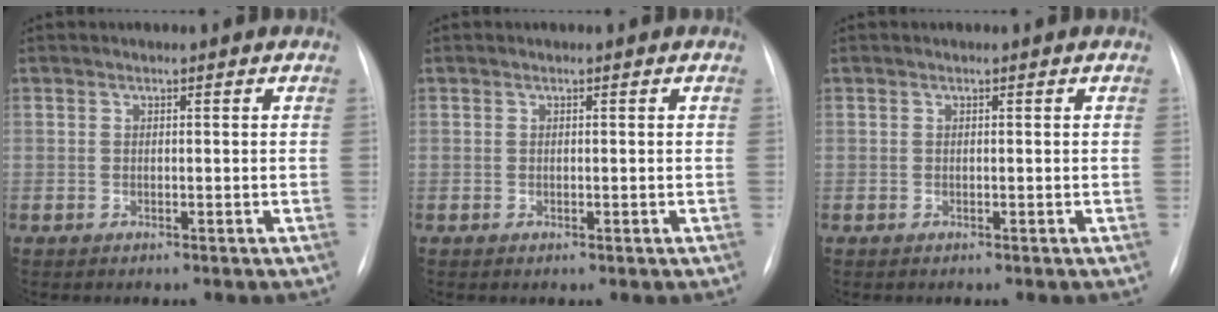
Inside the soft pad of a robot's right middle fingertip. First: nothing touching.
{"total": 0.0}
{"total": 0.0}